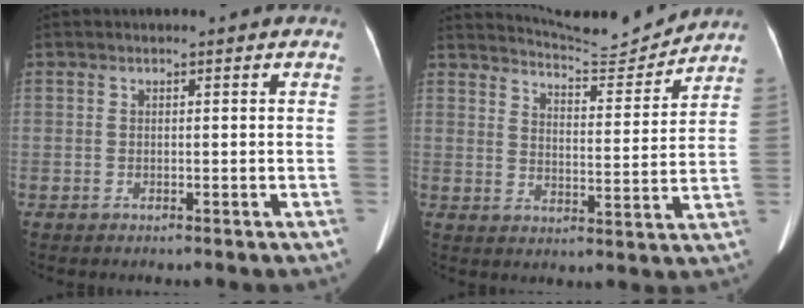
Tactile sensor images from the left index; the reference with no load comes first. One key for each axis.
{"total": 10.6, "fx": 10.6, "fy": -0.5, "fz": 1.0, "tx": -0.024, "ty": -0.015, "tz": 0.156}